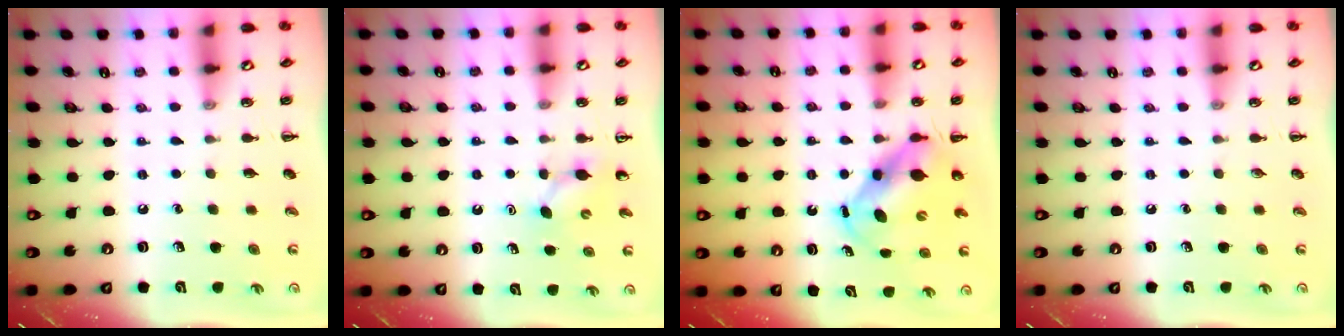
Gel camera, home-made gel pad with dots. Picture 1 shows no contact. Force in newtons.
{"total": 3.7, "press": 3.6, "slide": 1.2}
{"total": 6.6, "press": 6.5, "slide": 1.3}
{"total": 0.0}